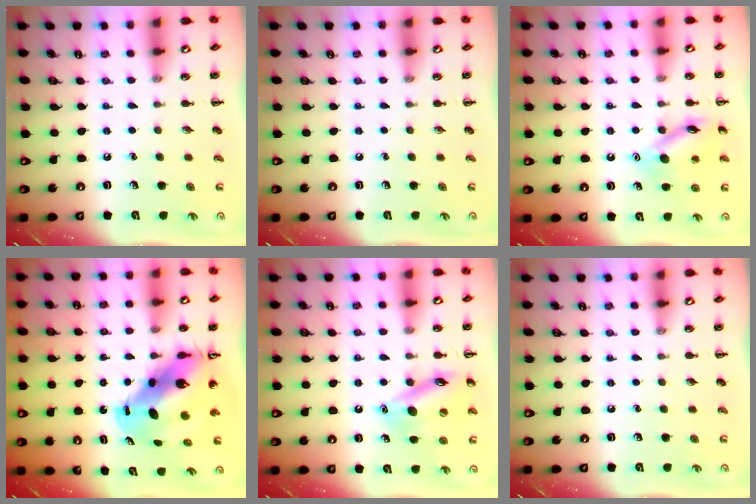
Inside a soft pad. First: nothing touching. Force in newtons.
{"total": 0.0}
{"total": 12.7, "press": 12.6, "slide": 1.1}
{"total": 13.2, "press": 12.7, "slide": 3.6}
{"total": 14.6, "press": 14.4, "slide": 2.0}
{"total": 0.0}